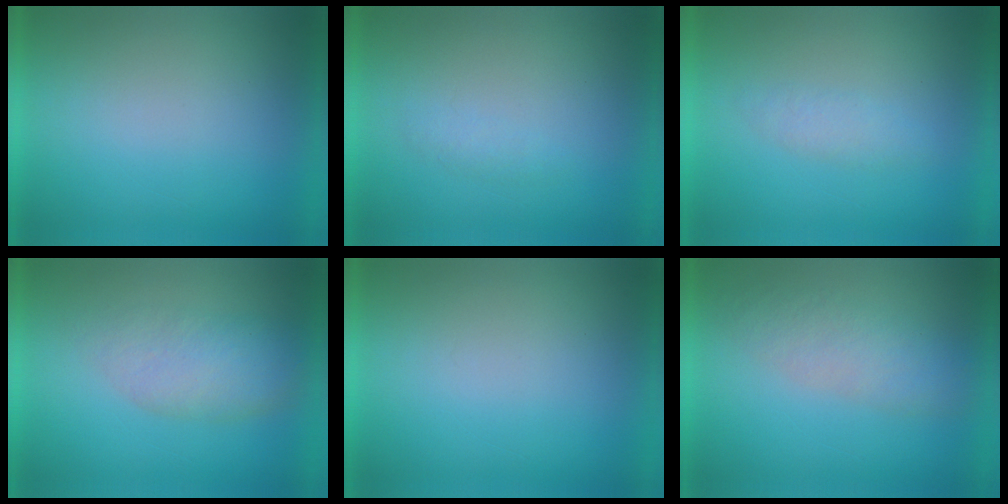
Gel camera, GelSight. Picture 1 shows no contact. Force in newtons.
{"total": 1.3}
{"total": 1.9}
{"total": 4.4}
{"total": 0.0}
{"total": 3.4}